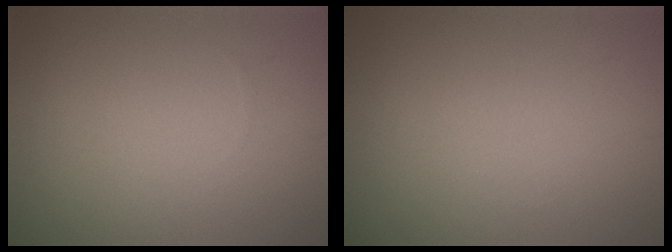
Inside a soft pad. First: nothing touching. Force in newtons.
{"total": 0.0}